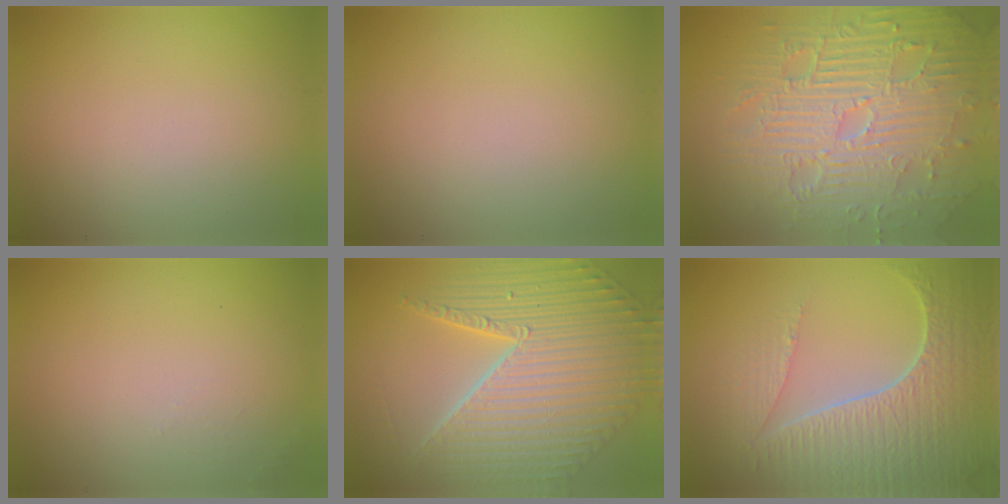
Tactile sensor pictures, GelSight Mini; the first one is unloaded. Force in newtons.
{"total": 0.0}
{"total": 11.2, "press": 7.3, "slide": 8.5}
{"total": 0.7, "press": 0.6, "slide": 0.1}
{"total": 10.8, "press": 7.3, "slide": 8.0}
{"total": 7.5, "press": 5.6, "slide": 5.0}